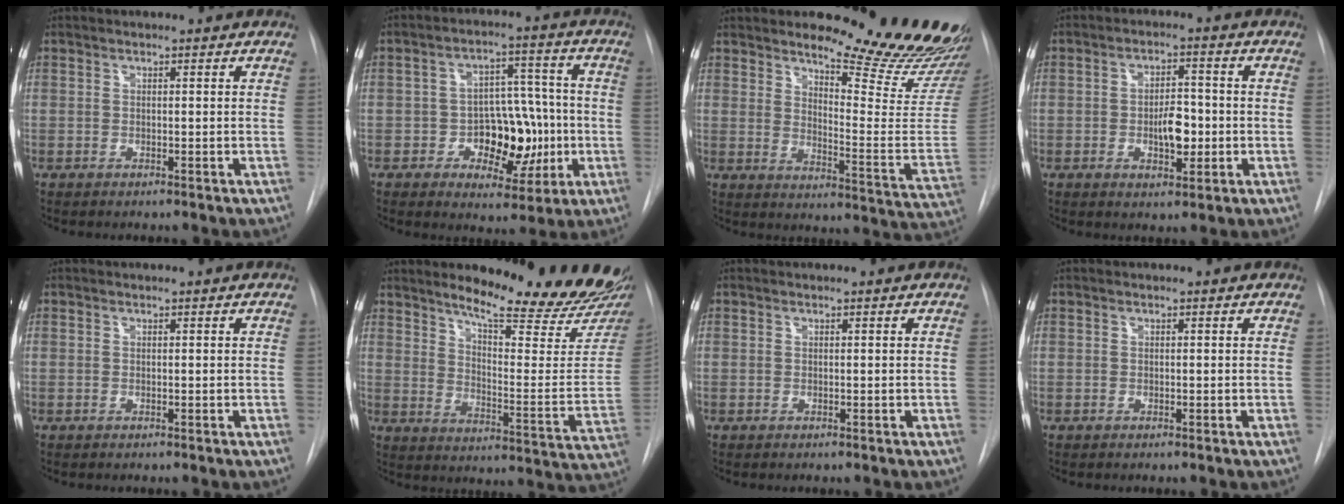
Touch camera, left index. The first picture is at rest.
{"total": 10.8, "force": [-2.3, 6.4, 8.4], "torque": [-0.111, 0.027, -0.025]}
{"total": 20.4, "force": [18.6, 1.8, 8.2], "torque": [-0.107, -0.136, 0.223]}
{"total": 5.6, "force": [-1.1, 2.7, 4.8], "torque": [-0.076, 0.006, -0.013]}
{"total": 0.0}
{"total": 20.2, "force": [18.3, 1.3, 8.6], "torque": [-0.117, -0.103, 0.232]}
{"total": 0.0}
{"total": 0.0}